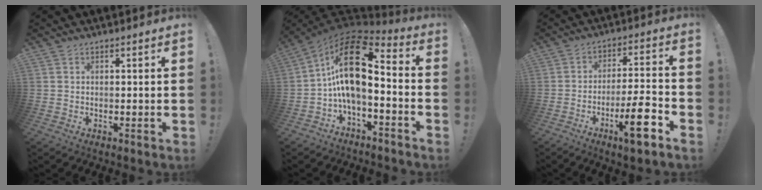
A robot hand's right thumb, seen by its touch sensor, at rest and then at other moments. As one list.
[{"total": 18.5, "force": [2.8, 8.6, 16.2], "torque": [-0.289, -0.008, 0.051]}, {"total": 12.9, "force": [-6.6, 2.5, 10.8], "torque": [-0.153, 0.034, -0.105]}]